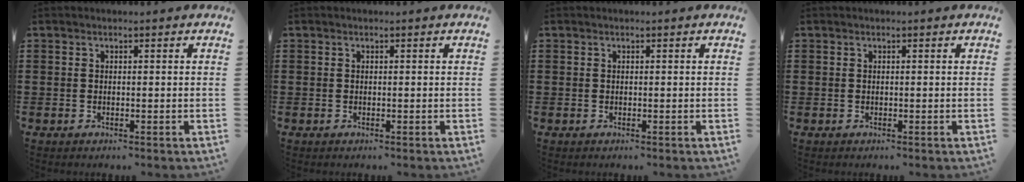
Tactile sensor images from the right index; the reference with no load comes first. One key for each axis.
{"total": 0.0}
{"total": 0.0}
{"total": 0.0}